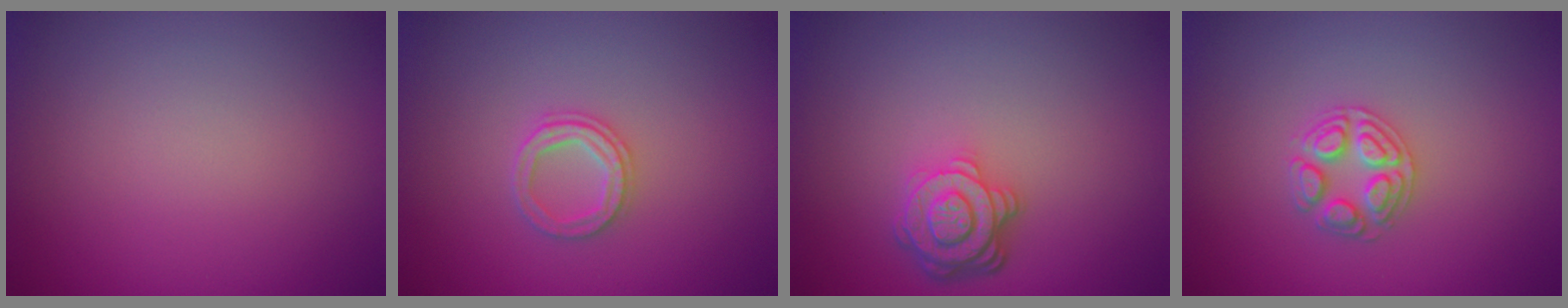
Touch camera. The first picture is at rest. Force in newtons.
{"total": 2.4, "press": 2.4, "slide": 0.4}
{"total": 4.0, "press": 3.2, "slide": 2.4}
{"total": 2.6, "press": 2.6, "slide": 0.2}